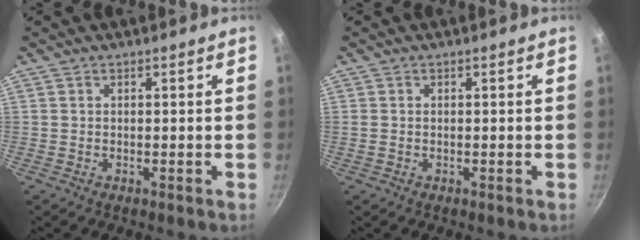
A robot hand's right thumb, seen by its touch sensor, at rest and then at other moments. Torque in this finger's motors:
{"motor_torque": [-0.03, -0.13, -0.36, 0.34, 0.07]}